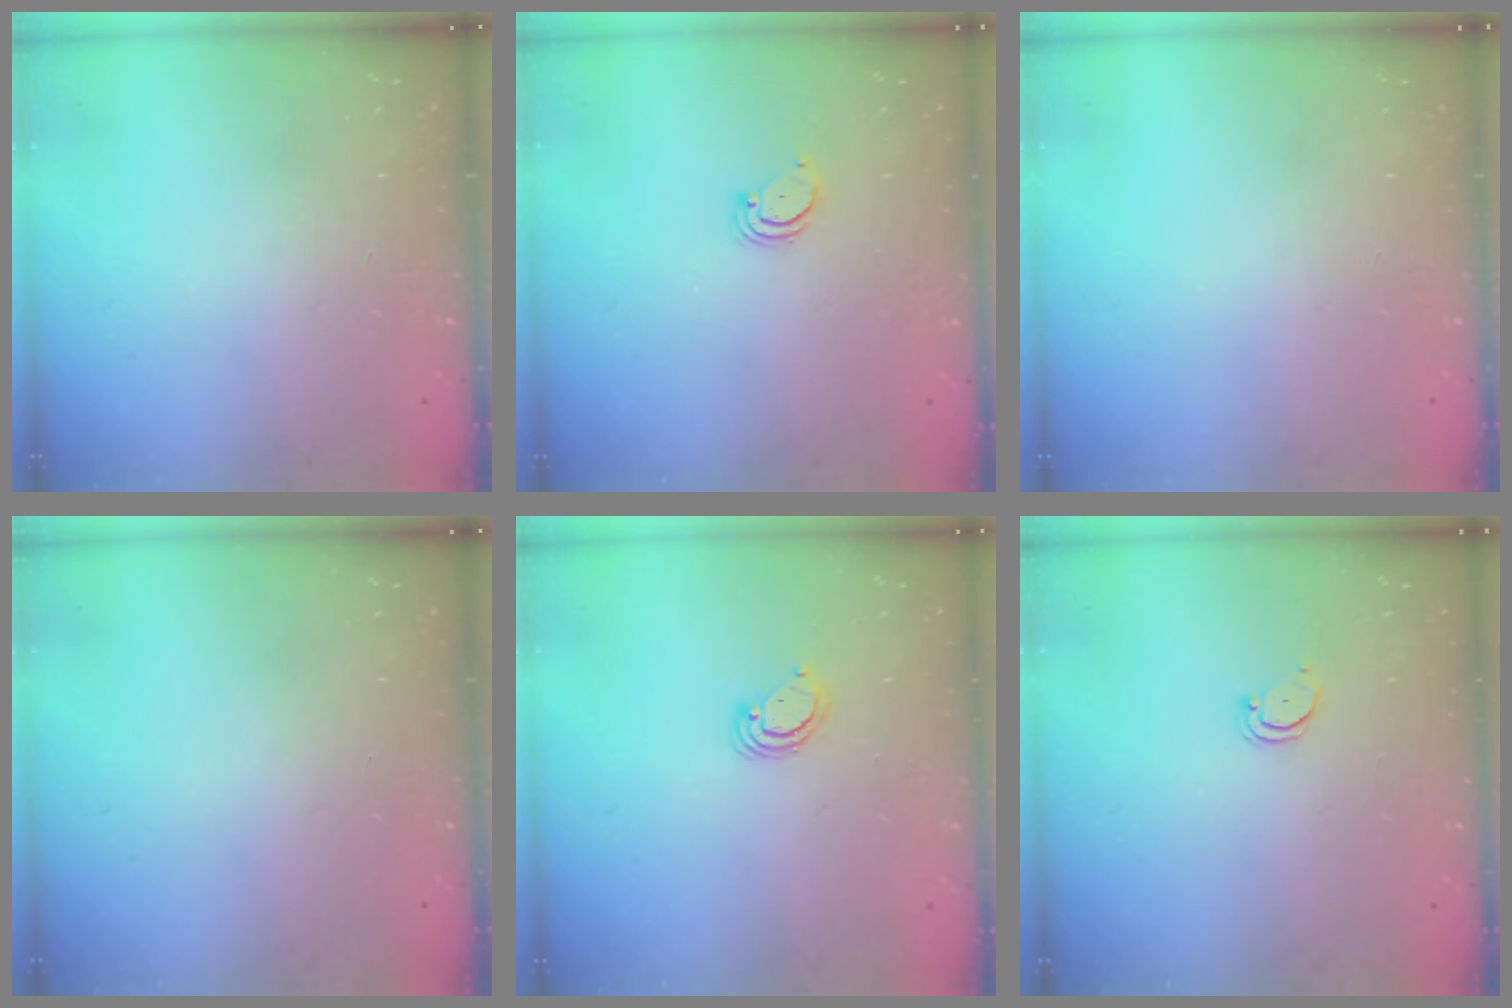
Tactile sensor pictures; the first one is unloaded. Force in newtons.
{"total": 2.0, "press": 2.0, "slide": 0.2}
{"total": 0.0}
{"total": 0.0}
{"total": 4.0, "press": 4.0, "slide": 0.2}
{"total": 2.5, "press": 2.5, "slide": 0.2}